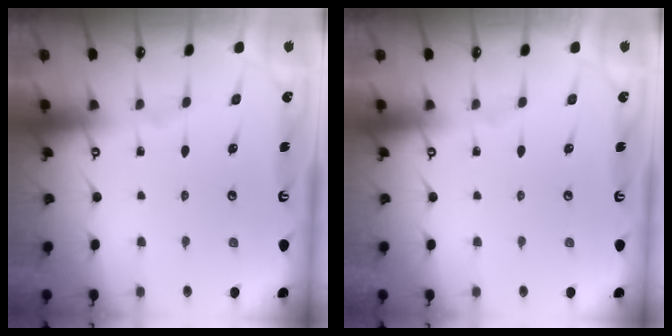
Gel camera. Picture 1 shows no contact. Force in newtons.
{"total": 0.0}